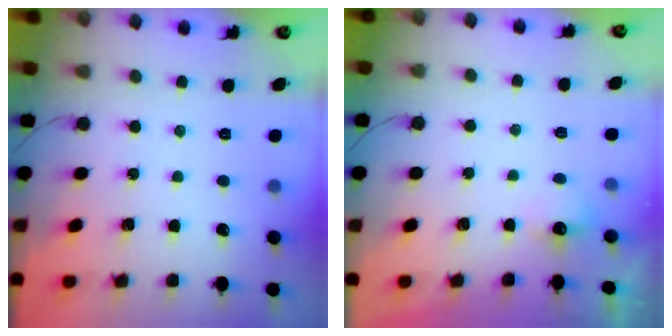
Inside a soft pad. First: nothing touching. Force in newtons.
{"total": 2.3, "press": 2.2, "slide": 0.7}